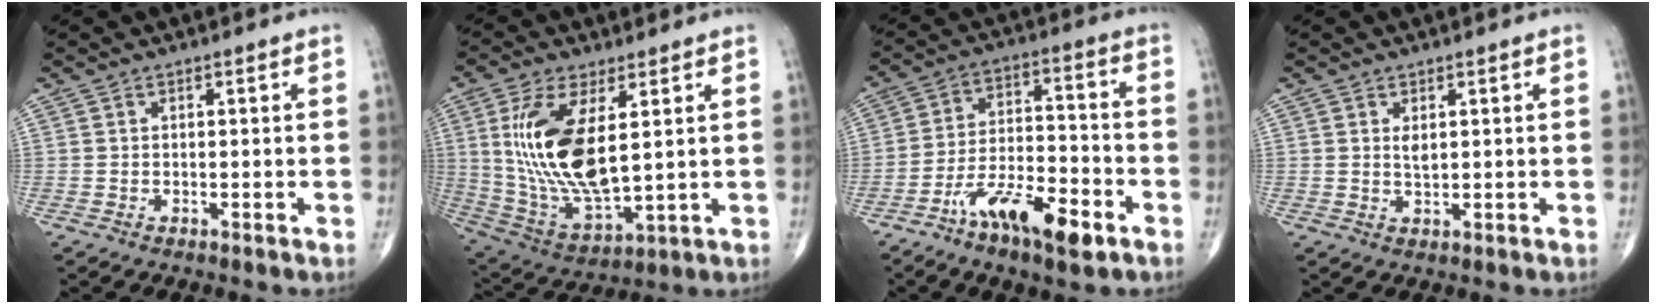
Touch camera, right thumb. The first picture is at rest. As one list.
[{"total": 17.8, "force": [3.7, 7.6, 15.7], "torque": [-0.313, -0.025, 0.084]}, {"total": 13.9, "force": [-7.7, 4.7, 10.5], "torque": [-0.177, 0.046, -0.133]}, {"total": 1.7, "force": [0.6, 0.7, 1.4], "torque": [-0.019, -0.008, 0.013]}]